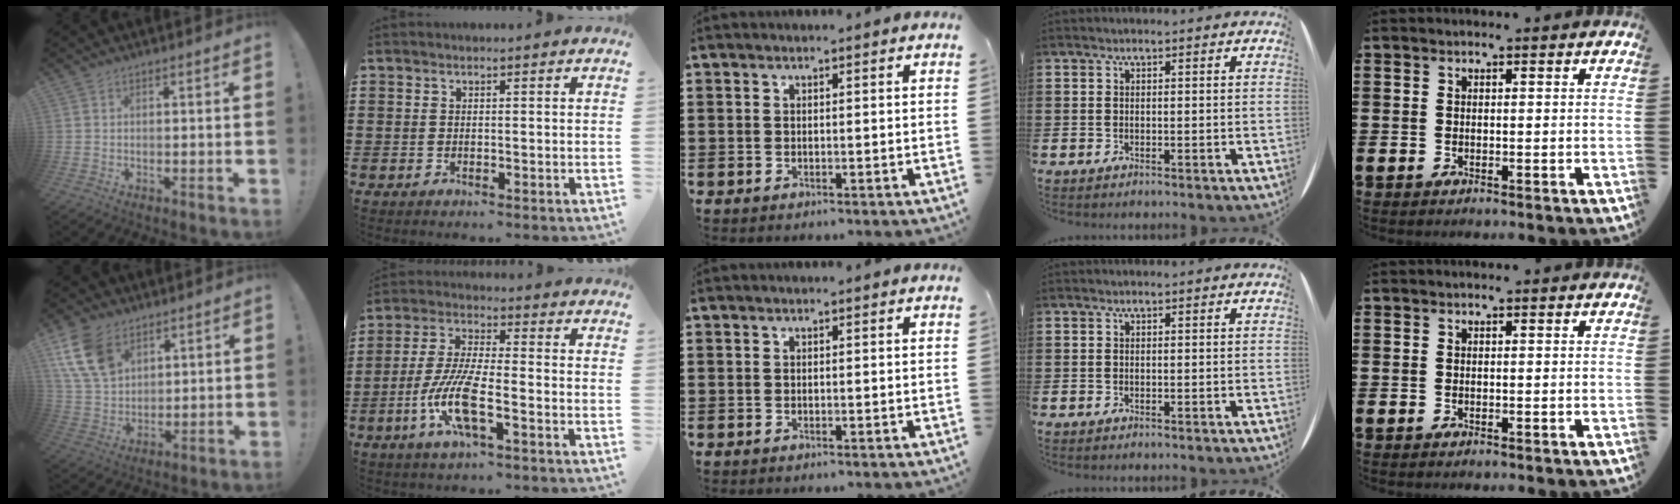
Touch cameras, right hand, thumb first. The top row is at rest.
{"thumb": {"total": 14.0, "force": [7.6, 9.2, 7.5], "torque": [-0.139, -0.031, 0.150]}, "index": {"total": 9.7, "force": [-3.9, 2.4, 8.5], "torque": [-0.199, -0.015, -0.079]}}